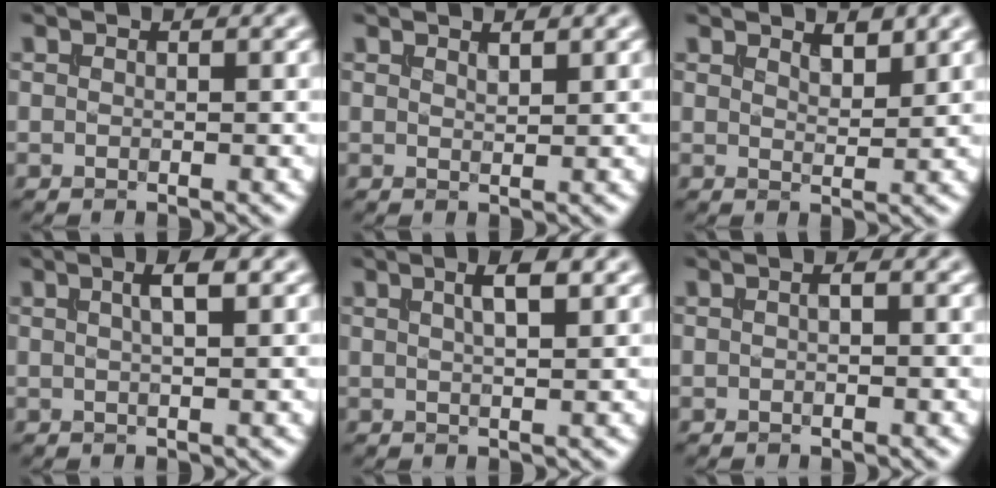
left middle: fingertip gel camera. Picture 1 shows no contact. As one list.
[{"total": 1.0, "force": [0.9, 0.2, 0.5], "torque": [-0.010, 0.002, 0.015]}, {"total": 1.9, "force": [1.5, 0.5, 0.9], "torque": [-0.017, -0.003, 0.029]}, {"total": 2.5, "force": [0.9, 0.6, 2.2], "torque": [-0.030, 0.011, 0.011]}, {"total": 2.9, "force": [1.3, 0.8, 2.5], "torque": [-0.034, 0.009, 0.019]}, {"total": 0.6, "force": [0.0, 0.1, 0.6], "torque": [-0.015, 0.002, 0.000]}]